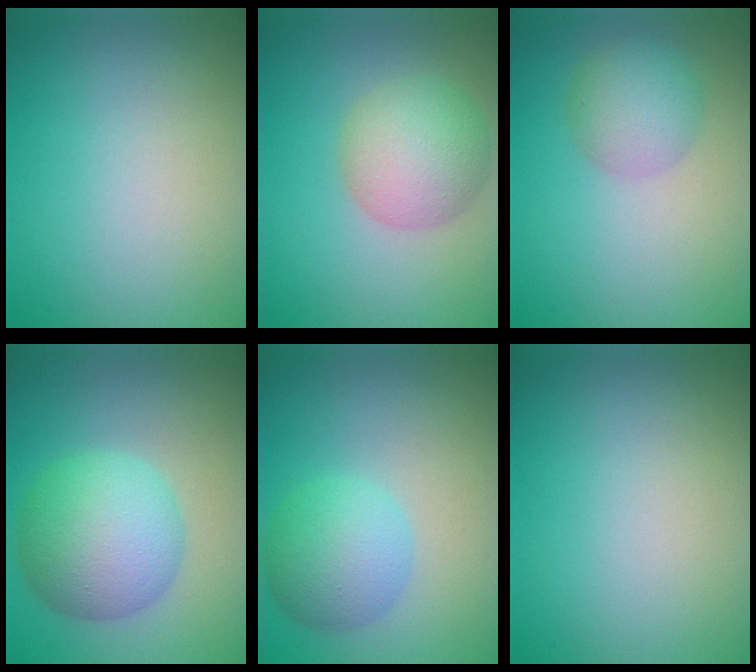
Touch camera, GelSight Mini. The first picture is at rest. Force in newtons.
{"total": 5.4, "press": 5.4, "slide": 0.2}
{"total": 3.5, "press": 3.5, "slide": 0.1}
{"total": 7.8, "press": 7.8, "slide": 0.2}
{"total": 4.9, "press": 4.9, "slide": 0.1}
{"total": 0.0}